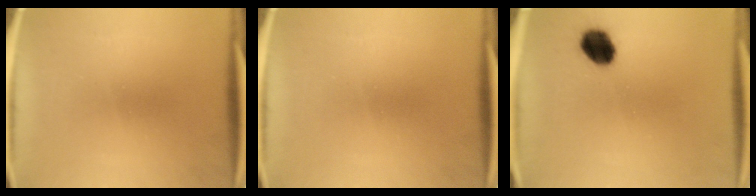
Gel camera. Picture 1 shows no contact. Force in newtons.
{"total": 0.0}
{"total": 7.7}